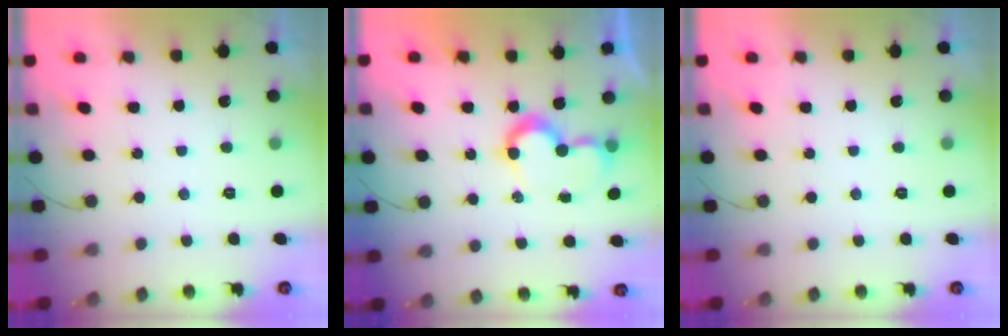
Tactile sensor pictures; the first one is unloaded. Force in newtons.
{"total": 7.9, "press": 7.9, "slide": 0.1}
{"total": 0.0}